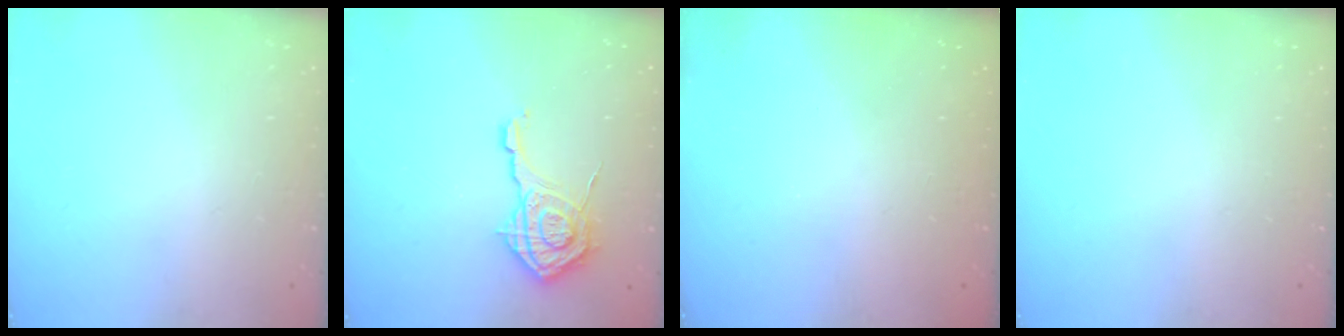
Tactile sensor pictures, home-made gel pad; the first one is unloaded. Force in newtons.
{"total": 13.6, "press": 13.5, "slide": 1.4}
{"total": 2.5, "press": 2.4, "slide": 0.8}
{"total": 0.0}